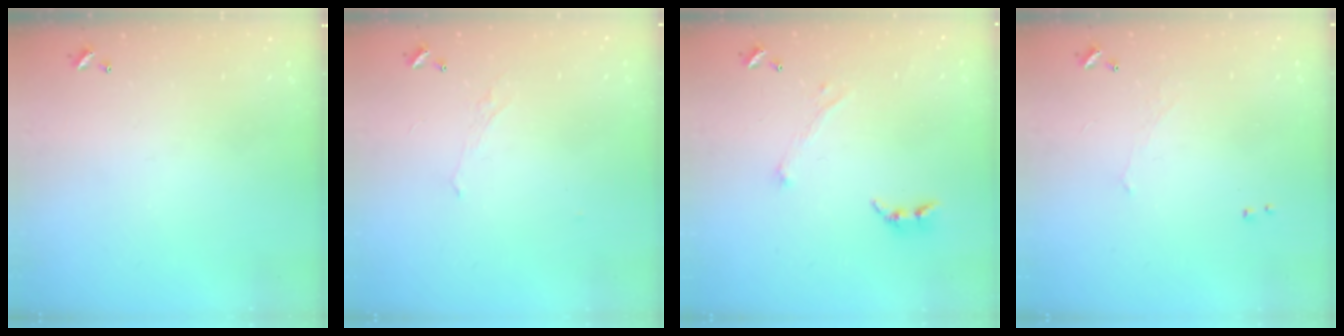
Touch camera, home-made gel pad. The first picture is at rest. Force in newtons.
{"total": 0.7, "press": 0.4, "slide": 0.6}
{"total": 2.4, "press": 2.2, "slide": 0.9}
{"total": 0.6, "press": 0.4, "slide": 0.5}